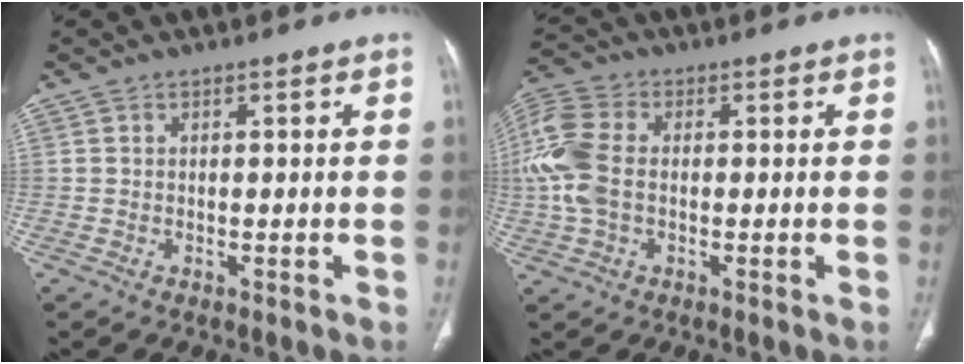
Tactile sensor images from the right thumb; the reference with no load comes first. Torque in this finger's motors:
{"motor_torque": [1.69, 1.64, 1.56, -0.46, 0.21]}